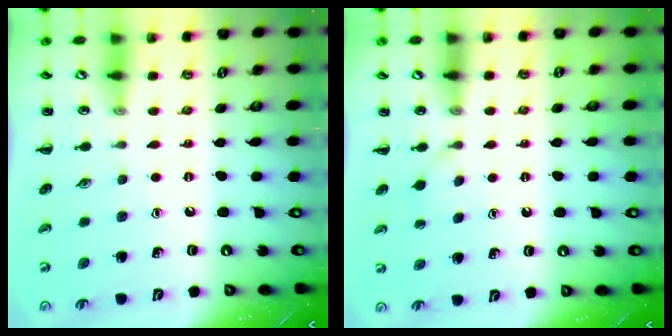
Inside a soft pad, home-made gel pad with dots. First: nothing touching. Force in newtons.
{"total": 1.9, "press": 1.7, "slide": 0.9}